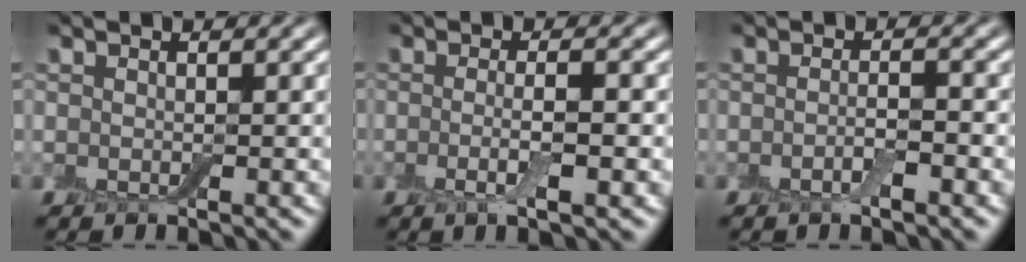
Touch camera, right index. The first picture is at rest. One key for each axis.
{"total": 2.9, "fx": -0.6, "fy": 0.6, "fz": 2.8, "tx": -0.052, "ty": -0.006, "tz": -0.012}
{"total": 1.6, "fx": -0.8, "fy": 0.4, "fz": 1.4, "tx": -0.027, "ty": 0.000, "tz": -0.017}